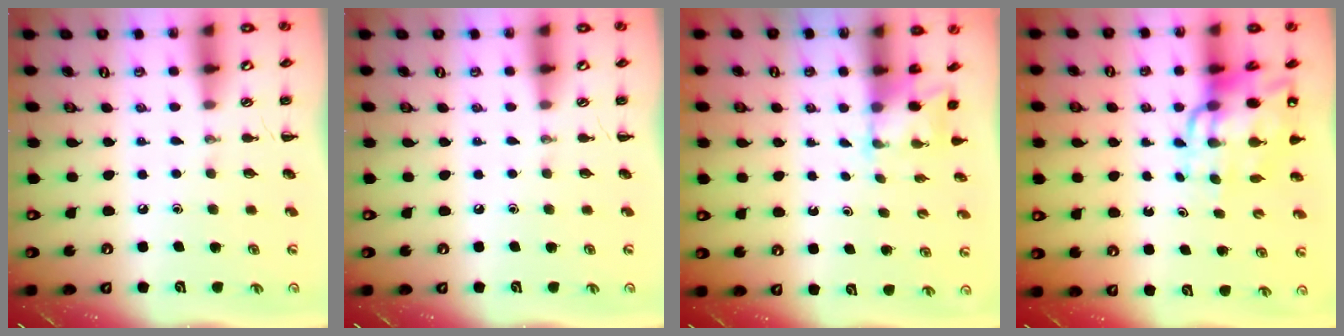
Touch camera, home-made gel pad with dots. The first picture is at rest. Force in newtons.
{"total": 0.0}
{"total": 1.7, "press": 1.6, "slide": 0.6}
{"total": 13.4, "press": 12.8, "slide": 4.1}